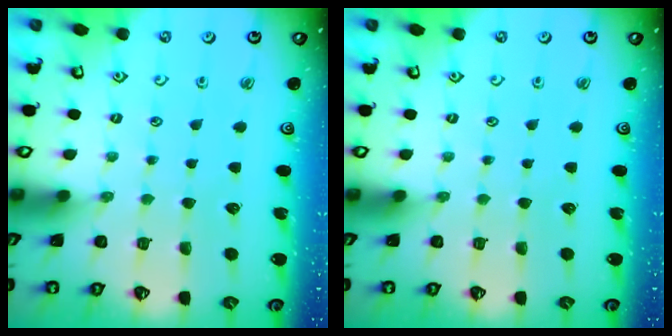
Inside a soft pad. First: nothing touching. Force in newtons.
{"total": 0.0}